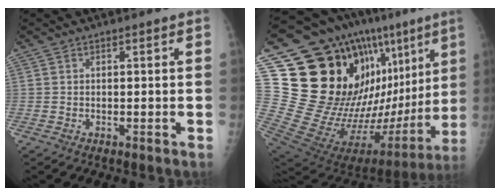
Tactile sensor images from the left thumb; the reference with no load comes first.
{"total": 34.2, "force": [14.4, 12.1, 28.6], "torque": [-0.404, -0.031, 0.264]}